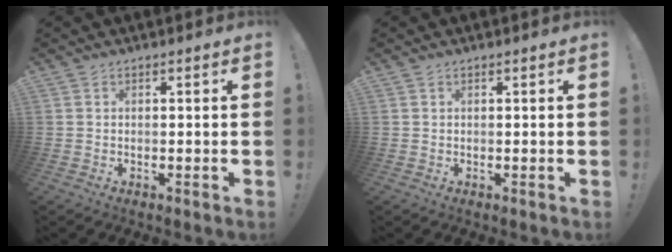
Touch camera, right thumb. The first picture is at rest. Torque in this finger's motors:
{"motor_torque": [-0.03, 0.11, -0.18, 0.09, 0.03]}